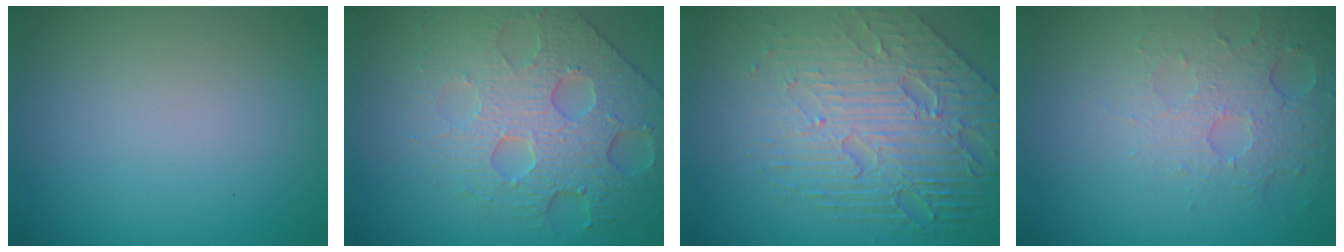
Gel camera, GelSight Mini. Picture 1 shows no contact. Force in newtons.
{"total": 7.4, "press": 5.6, "slide": 4.9}
{"total": 8.4, "press": 5.7, "slide": 6.2}
{"total": 4.7, "press": 3.1, "slide": 3.5}